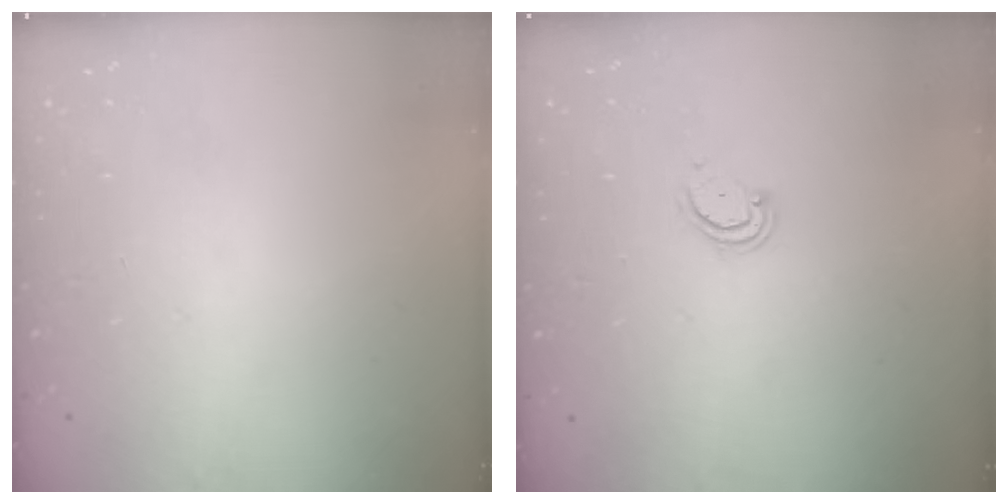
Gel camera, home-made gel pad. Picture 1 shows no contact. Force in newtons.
{"total": 2.6, "press": 2.6, "slide": 0.3}